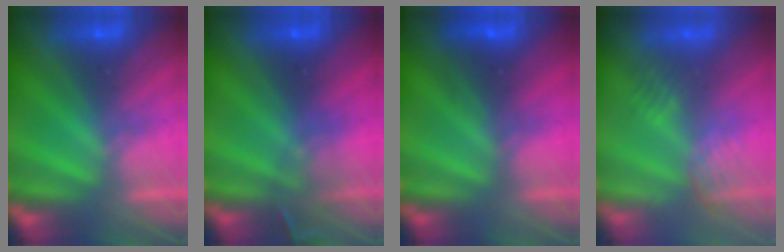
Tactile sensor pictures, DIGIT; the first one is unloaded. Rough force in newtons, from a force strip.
{"total": 3.0}
{"total": 2.4}
{"total": 2.7}